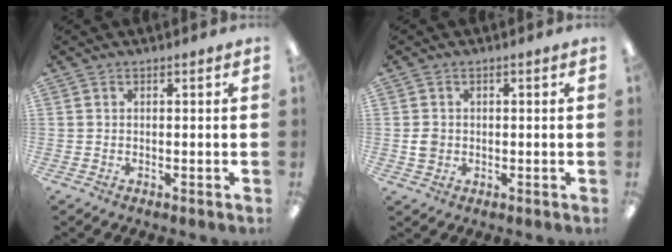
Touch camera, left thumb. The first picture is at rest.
{"total": 2.8, "force": [-0.1, 2.4, 1.4], "torque": [-0.017, 0.002, -0.005]}